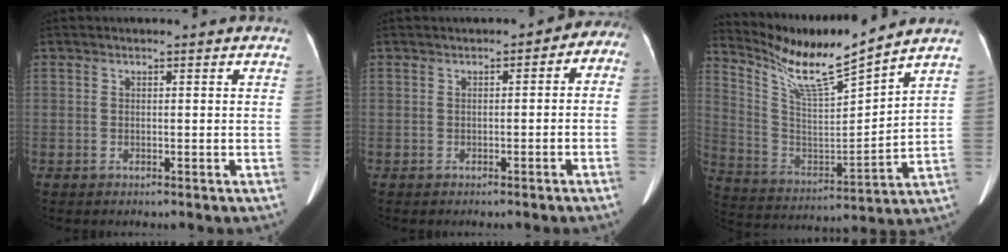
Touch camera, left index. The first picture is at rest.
{"total": 4.1, "force": [-0.8, 3.3, 2.4], "torque": [-0.011, 0.031, -0.012]}
{"total": 13.3, "force": [11.9, -0.9, 5.8], "torque": [-0.131, -0.009, 0.226]}